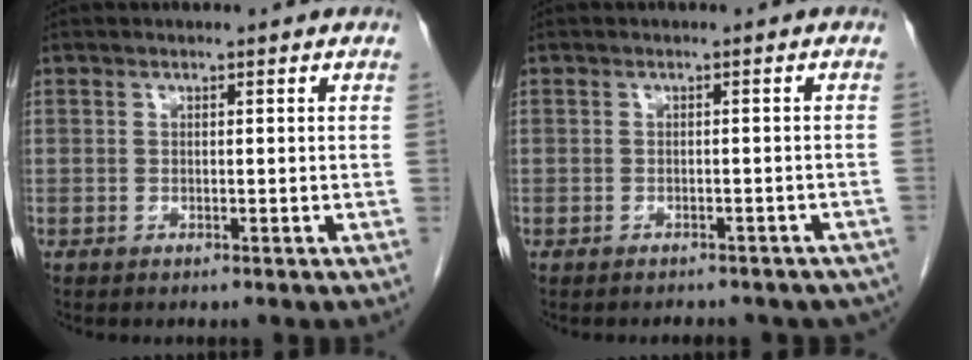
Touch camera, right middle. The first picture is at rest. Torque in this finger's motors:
{"motor_torque": [1.08, -1.05, 0.11, 0.03]}